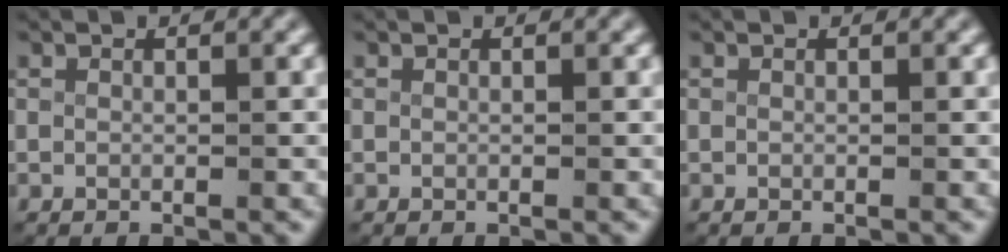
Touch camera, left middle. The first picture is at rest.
{"total": 0.0}
{"total": 0.0}